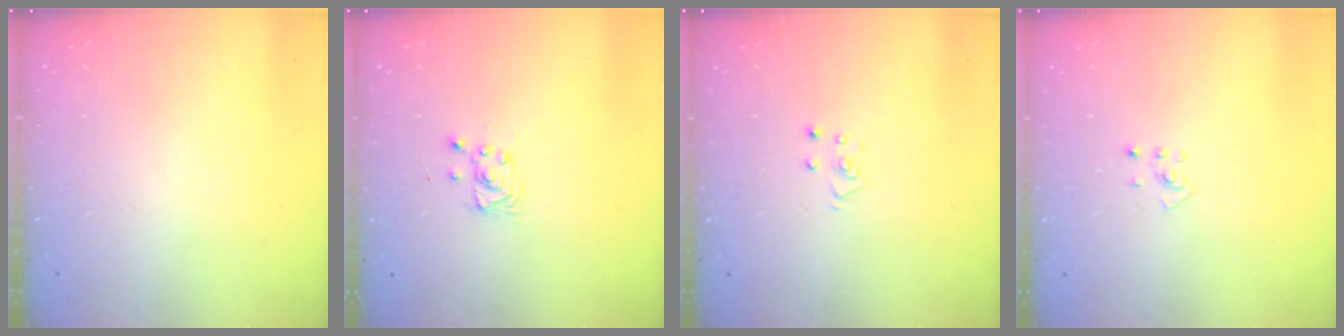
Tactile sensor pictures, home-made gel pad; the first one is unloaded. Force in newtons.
{"total": 2.9, "press": 2.9, "slide": 0.4}
{"total": 3.6, "press": 3.6, "slide": 0.2}
{"total": 2.7, "press": 2.6, "slide": 0.6}